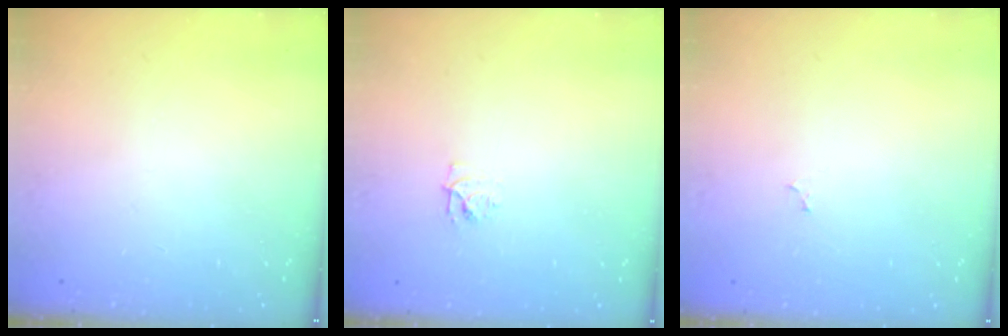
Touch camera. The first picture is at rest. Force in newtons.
{"total": 4.4, "press": 4.3, "slide": 0.5}
{"total": 2.3, "press": 2.3, "slide": 0.2}